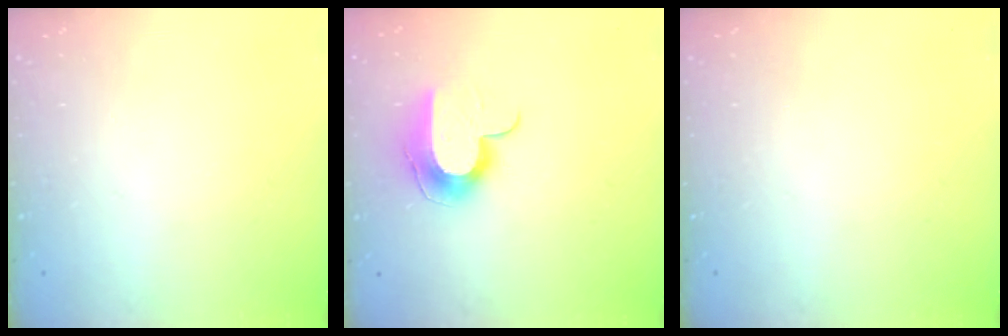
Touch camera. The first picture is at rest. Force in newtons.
{"total": 11.8, "press": 11.8, "slide": 0.7}
{"total": 0.0}